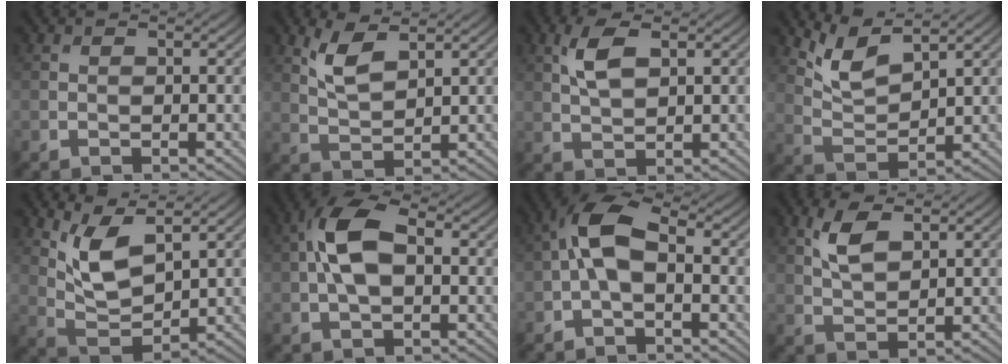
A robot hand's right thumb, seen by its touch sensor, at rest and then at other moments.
{"total": 4.5, "force": [2.7, 1.6, 3.2], "torque": [-0.081, -0.003, 0.057]}
{"total": 4.4, "force": [1.7, 2.0, 3.5], "torque": [-0.084, 0.005, 0.035]}
{"total": 5.5, "force": [4.1, 1.7, 3.3], "torque": [-0.084, -0.008, 0.090]}
{"total": 6.8, "force": [3.7, 2.7, 5.0], "torque": [-0.114, -0.006, 0.079]}
{"total": 7.6, "force": [0.7, 3.9, 6.5], "torque": [-0.136, 0.018, 0.004]}
{"total": 5.9, "force": [-0.3, 2.9, 5.2], "torque": [-0.109, 0.021, -0.016]}
{"total": 4.6, "force": [2.2, 2.1, 3.5], "torque": [-0.084, 0.003, 0.044]}